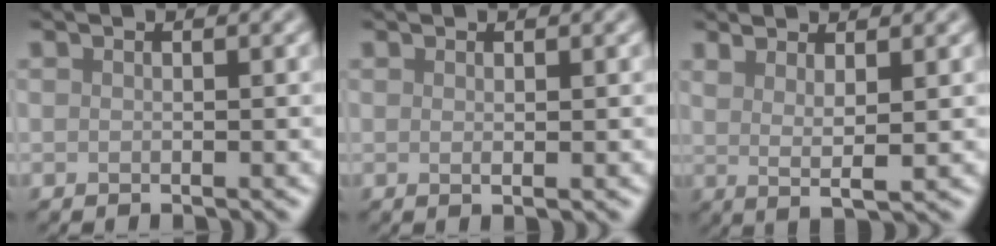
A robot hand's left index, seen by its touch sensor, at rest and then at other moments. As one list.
[{"total": 0.8, "force": [0.2, 0.2, 0.7], "torque": [-0.010, 0.001, 0.003]}, {"total": 2.8, "force": [1.3, 0.5, 2.4], "torque": [-0.041, -0.006, 0.023]}]